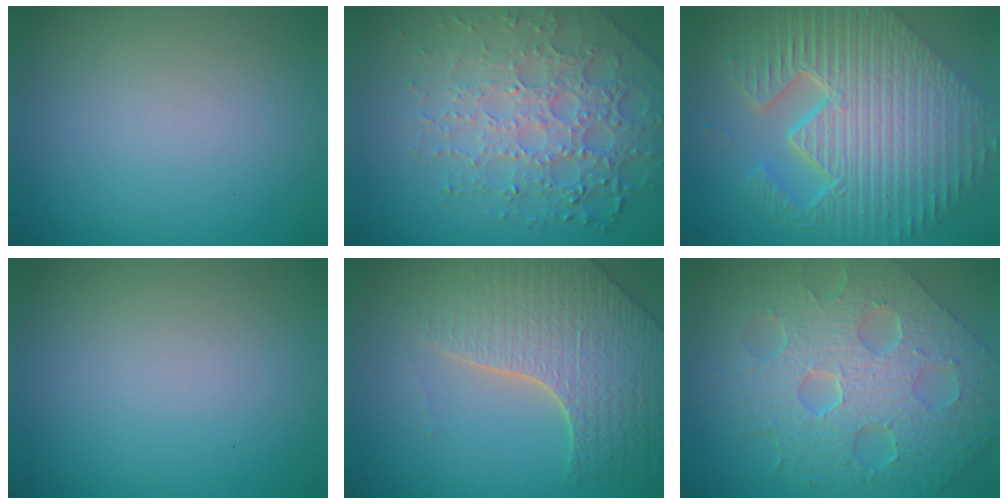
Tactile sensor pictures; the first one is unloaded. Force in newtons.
{"total": 7.0, "press": 5.1, "slide": 4.7}
{"total": 11.9, "press": 7.9, "slide": 8.9}
{"total": 0.0}
{"total": 5.5, "press": 4.8, "slide": 2.6}
{"total": 9.8, "press": 6.8, "slide": 7.0}